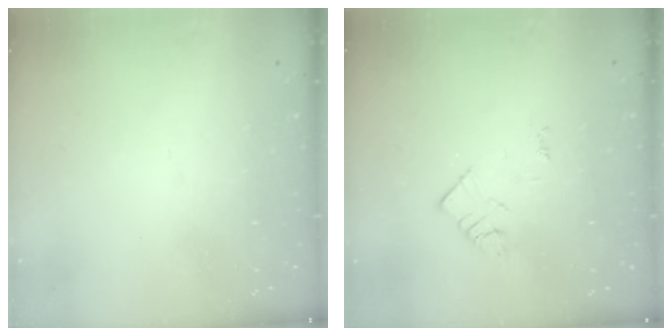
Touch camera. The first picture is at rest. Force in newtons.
{"total": 3.0, "press": 3.0, "slide": 0.4}